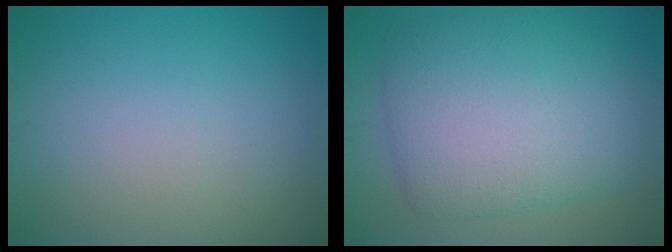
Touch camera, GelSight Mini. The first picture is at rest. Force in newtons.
{"total": 9.2, "press": 9.2, "slide": 0.2}